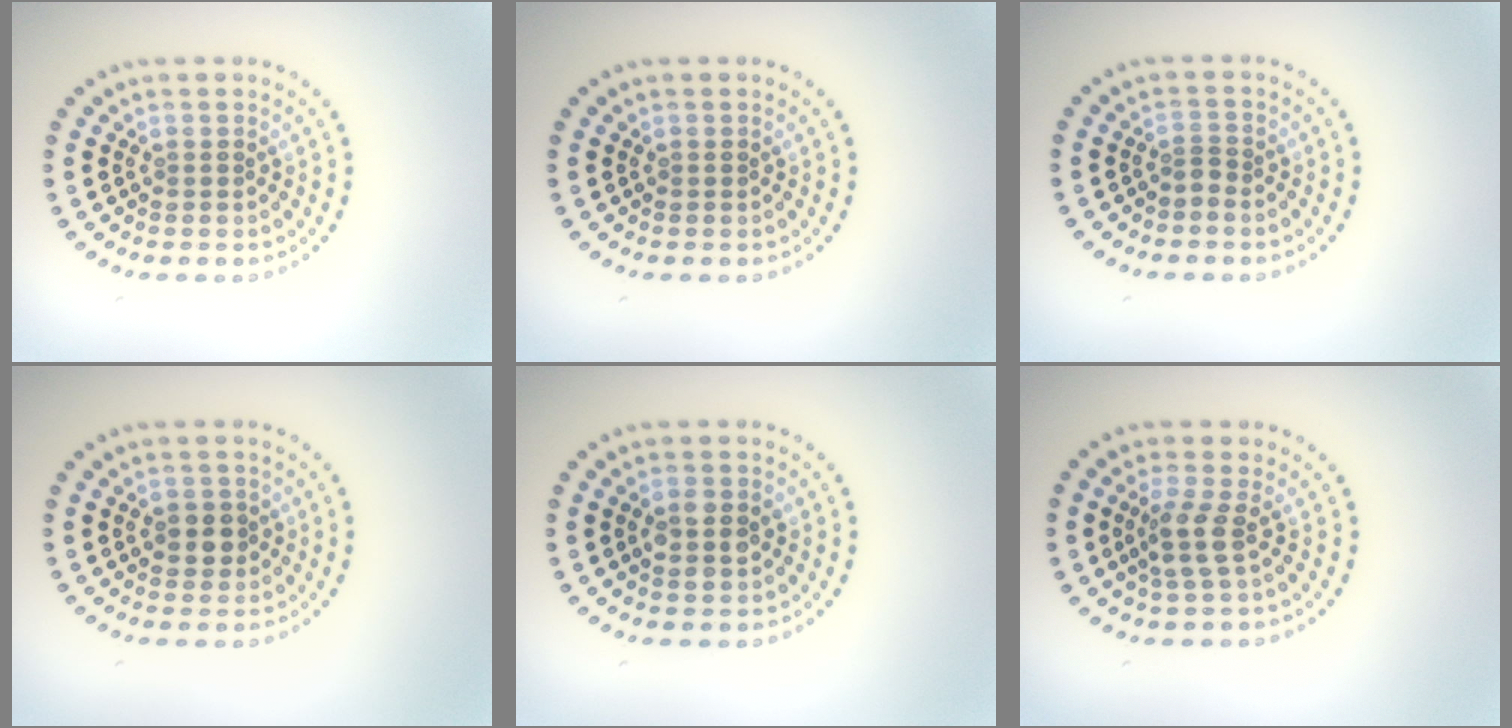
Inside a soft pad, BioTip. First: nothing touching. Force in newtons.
{"total": 0.0}
{"total": 0.7, "press": 0.4, "slide": 0.6}
{"total": 2.0, "press": 2.0, "slide": 0.6}
{"total": 2.4, "press": 2.4, "slide": 0.2}
{"total": 2.4, "press": 1.9, "slide": 1.5}